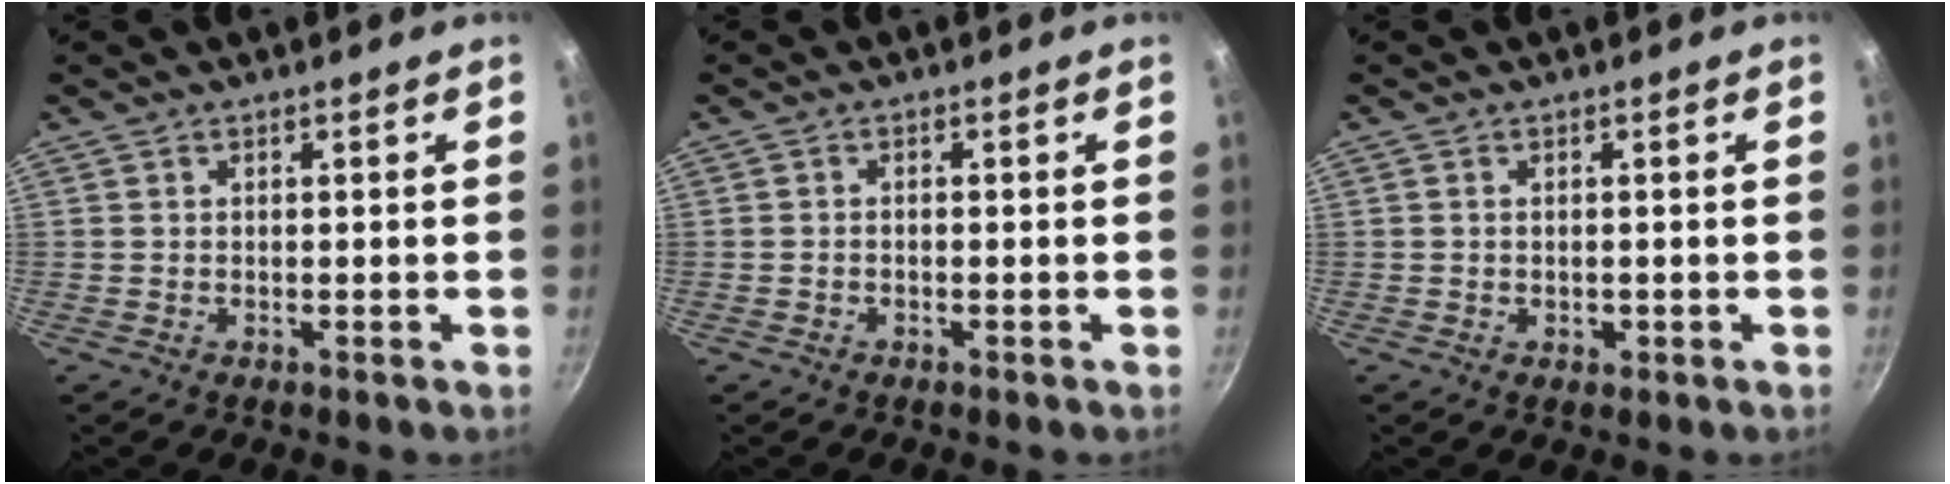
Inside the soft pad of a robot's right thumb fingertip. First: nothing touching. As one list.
[{"total": 0.7, "force": [-0.4, 0.4, 0.4], "torque": [-0.010, 0.005, -0.009]}, {"total": 1.2, "force": [-0.2, 0.9, 0.8], "torque": [-0.009, 0.000, -0.003]}]